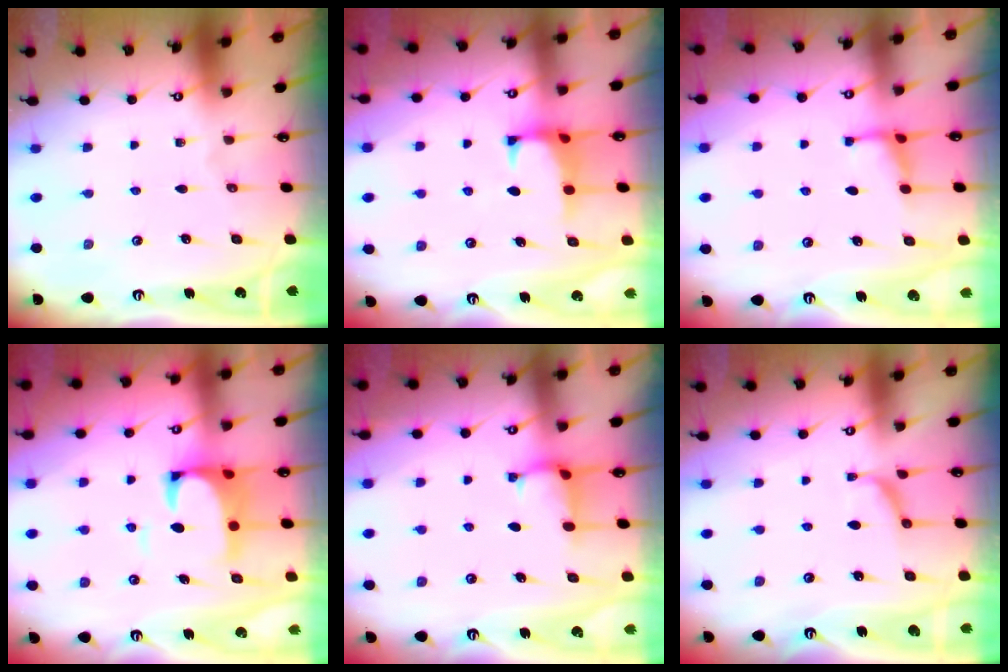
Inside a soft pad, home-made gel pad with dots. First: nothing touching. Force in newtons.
{"total": 0.8, "press": 0.6, "slide": 0.5}
{"total": 4.4, "press": 4.4, "slide": 0.2}
{"total": 4.4, "press": 4.2, "slide": 1.3}
{"total": 2.5, "press": 2.5, "slide": 0.4}
{"total": 1.0, "press": 0.7, "slide": 0.7}